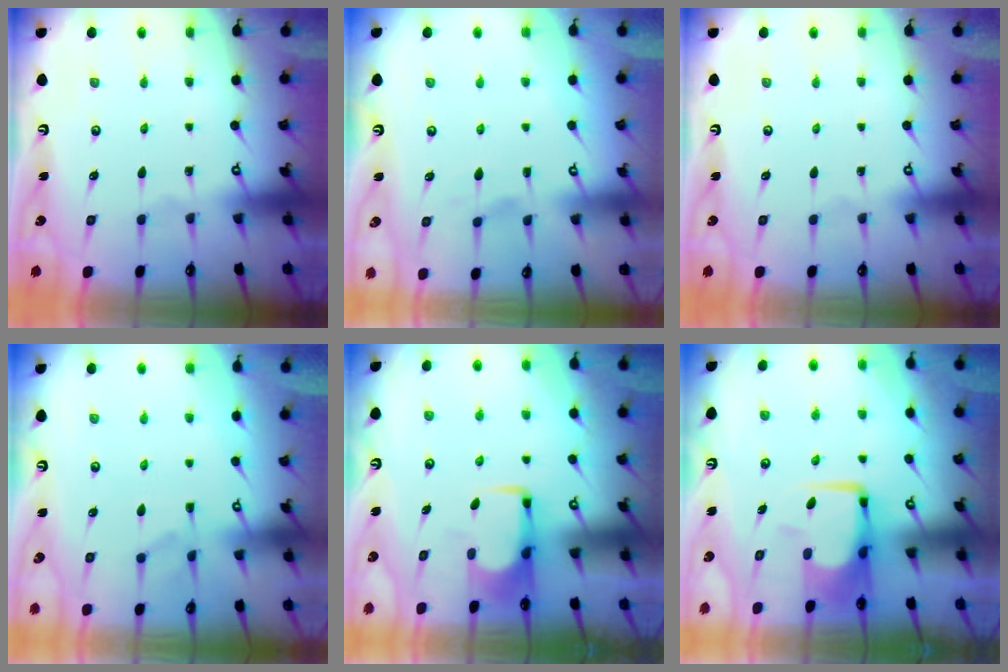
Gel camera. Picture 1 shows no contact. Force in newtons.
{"total": 2.2, "press": 1.9, "slide": 1.1}
{"total": 0.0}
{"total": 4.4, "press": 4.2, "slide": 1.2}
{"total": 1.6, "press": 1.4, "slide": 0.6}
{"total": 0.6, "press": 0.2, "slide": 0.5}